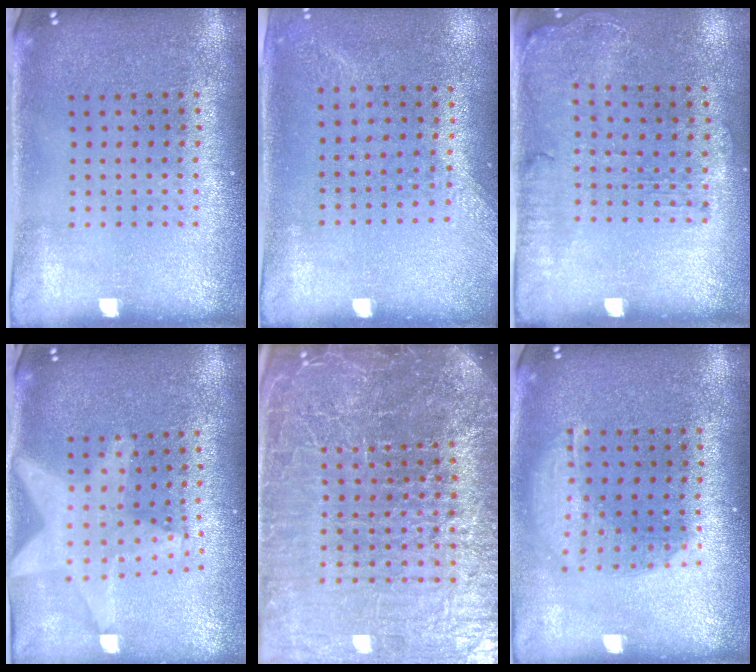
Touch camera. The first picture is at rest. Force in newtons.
{"total": 1.3, "press": 1.0, "slide": 0.7}
{"total": 1.6, "press": 1.4, "slide": 0.8}
{"total": 2.2, "press": 1.8, "slide": 1.2}
{"total": 7.2, "press": 6.3, "slide": 3.5}
{"total": 1.5, "press": 1.3, "slide": 0.9}